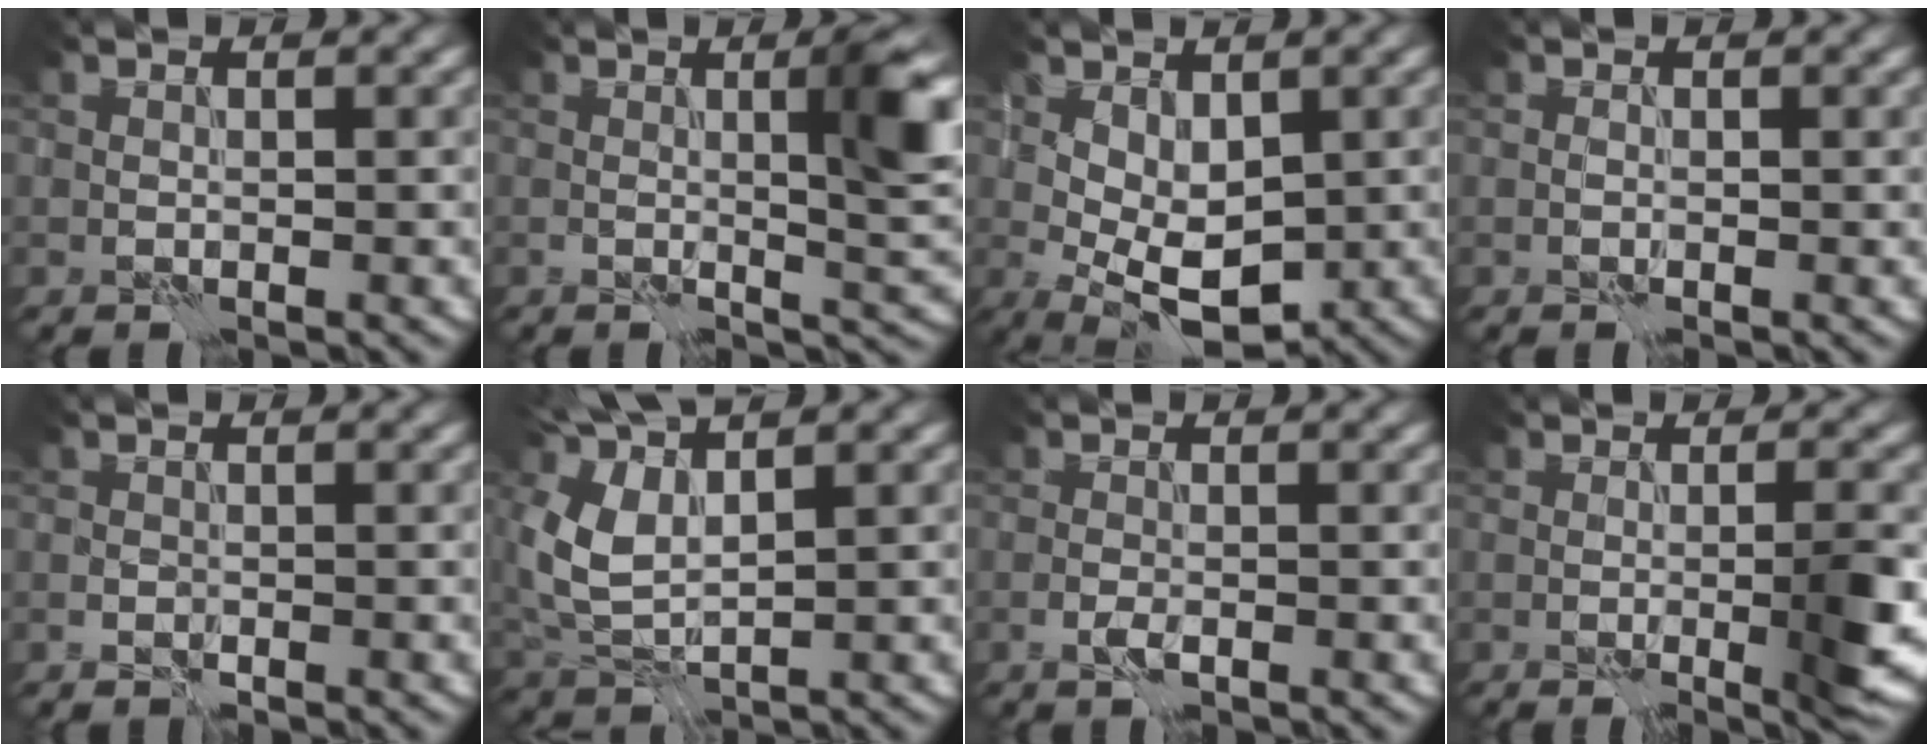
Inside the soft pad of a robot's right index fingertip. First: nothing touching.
{"total": 5.1, "force": [0.6, 0.6, 5.1], "torque": [-0.069, 0.002, 0.012]}
{"total": 5.4, "force": [-0.8, 2.9, 4.4], "torque": [-0.085, -0.003, -0.011]}
{"total": 0.0}
{"total": 0.6, "force": [-0.5, 0.2, 0.3], "torque": [-0.007, 0.001, -0.011]}
{"total": 6.9, "force": [3.3, 3.0, 5.3], "torque": [-0.138, 0.007, 0.073]}
{"total": 1.0, "force": [-0.6, 0.0, 0.8], "torque": [-0.020, -0.002, -0.012]}
{"total": 4.1, "force": [-1.0, 0.2, 3.9], "torque": [-0.058, -0.002, -0.013]}